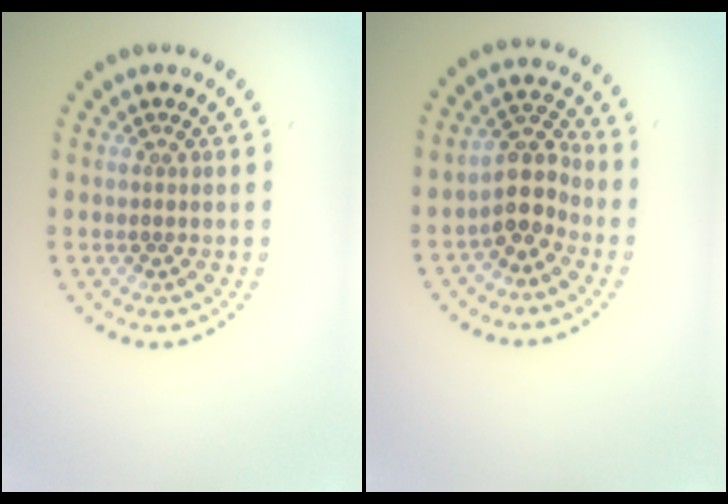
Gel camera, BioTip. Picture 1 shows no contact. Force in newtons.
{"total": 3.4, "press": 2.8, "slide": 2.0}